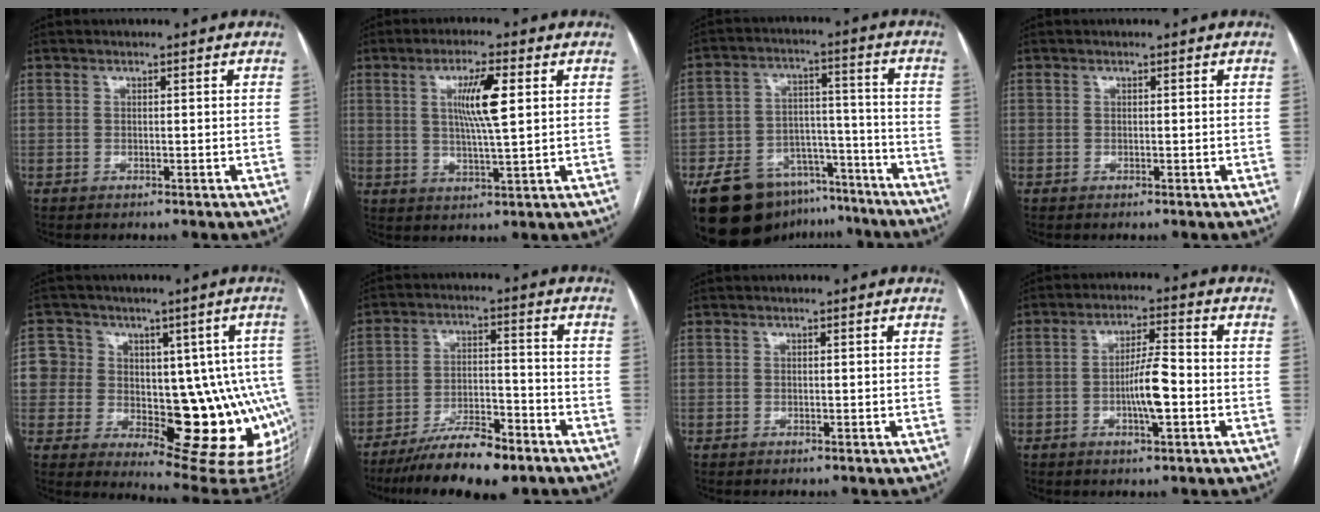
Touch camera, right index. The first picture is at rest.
{"total": 7.6, "force": [2.0, 0.4, 7.3], "torque": [-0.134, 0.000, 0.036]}
{"total": 16.1, "force": [-11.8, 8.9, 6.4], "torque": [-0.094, 0.045, -0.178]}
{"total": 0.0}
{"total": 15.6, "force": [-0.7, 10.9, 11.1], "torque": [-0.122, 0.031, 0.009]}
{"total": 11.3, "force": [-8.5, 2.8, 6.9], "torque": [-0.116, -0.007, -0.146]}
{"total": 0.0}
{"total": 6.7, "force": [-1.6, 1.0, 6.5], "torque": [-0.120, 0.004, -0.028]}